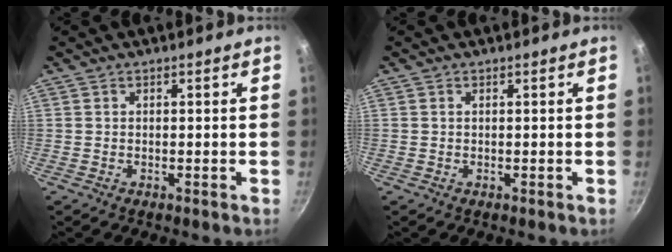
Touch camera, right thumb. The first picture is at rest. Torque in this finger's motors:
{"motor_torque": [0.27, 0.28, -0.32, 0.18, 0.09]}